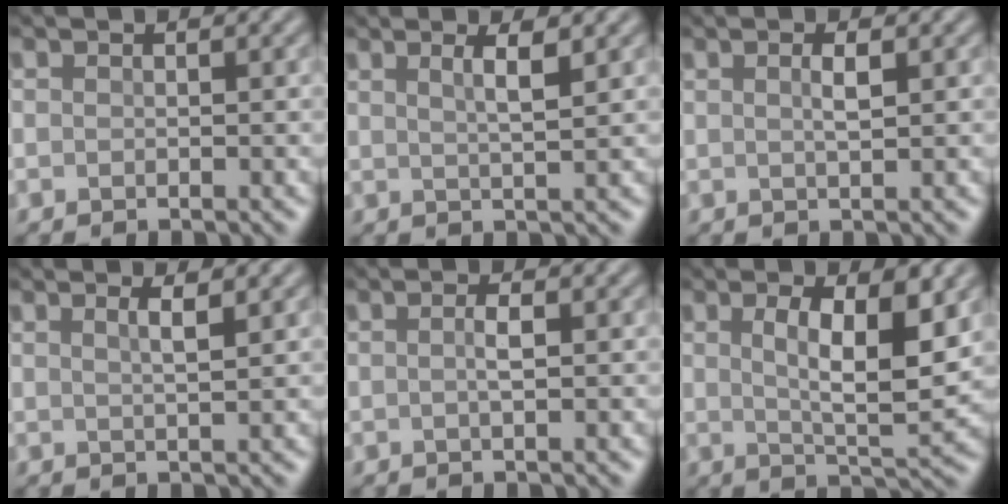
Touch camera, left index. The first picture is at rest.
{"total": 2.6, "force": [1.1, 0.7, 2.3], "torque": [-0.028, 0.000, 0.014]}
{"total": 1.4, "force": [0.4, 0.3, 1.3], "torque": [-0.027, 0.001, 0.006]}
{"total": 2.0, "force": [1.0, 0.6, 1.7], "torque": [-0.019, 0.006, 0.008]}
{"total": 1.4, "force": [0.1, 0.3, 1.3], "torque": [-0.027, -0.001, 0.001]}
{"total": 6.6, "force": [1.6, 2.0, 6.1], "torque": [-0.101, -0.009, 0.028]}